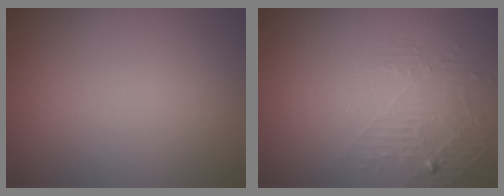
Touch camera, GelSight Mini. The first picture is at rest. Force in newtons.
{"total": 2.0, "press": 1.1, "slide": 1.7}